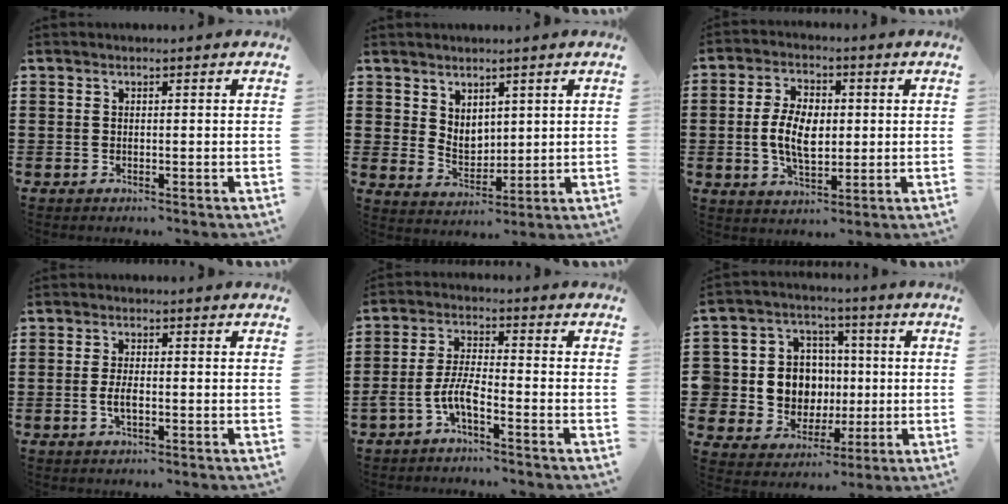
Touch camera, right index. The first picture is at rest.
{"total": 4.2, "force": [3.2, 2.6, 0.8], "torque": [-0.030, -0.002, 0.060]}
{"total": 7.5, "force": [-0.3, 4.4, 6.1], "torque": [-0.130, 0.002, -0.011]}
{"total": 2.7, "force": [-0.7, 0.9, 2.4], "torque": [-0.053, -0.002, -0.014]}
{"total": 5.6, "force": [-3.4, 1.0, 4.3], "torque": [-0.108, -0.010, -0.070]}
{"total": 9.8, "force": [0.0, 9.2, 3.6], "torque": [-0.102, 0.010, 0.011]}